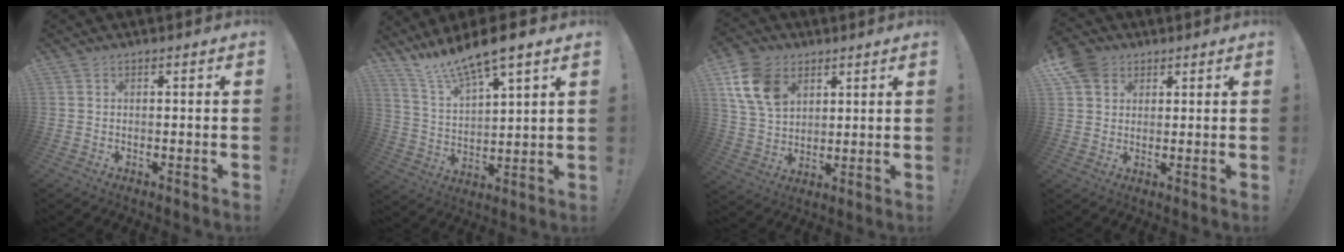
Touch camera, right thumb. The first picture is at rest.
{"total": 11.2, "force": [10.0, 0.9, 5.0], "torque": [-0.112, -0.077, 0.176]}
{"total": 14.3, "force": [6.6, 10.2, 7.5], "torque": [-0.143, -0.015, 0.134]}
{"total": 7.6, "force": [3.9, 5.9, 2.8], "torque": [-0.049, -0.014, 0.078]}